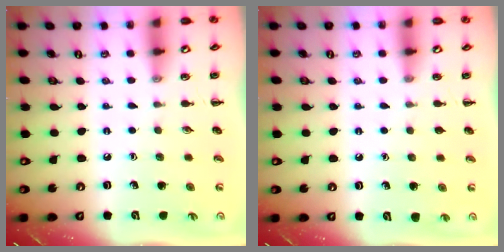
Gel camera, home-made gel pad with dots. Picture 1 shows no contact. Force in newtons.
{"total": 0.0}